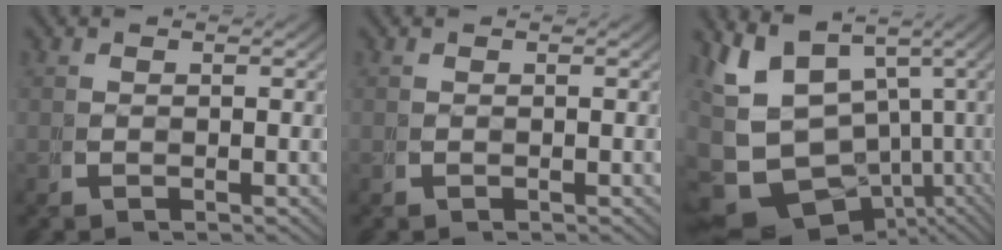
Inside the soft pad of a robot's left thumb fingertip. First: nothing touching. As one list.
[{"total": 0.0}, {"total": 15.5, "force": [-2.6, 11.2, 10.4], "torque": [-0.213, -0.076, -0.008]}]